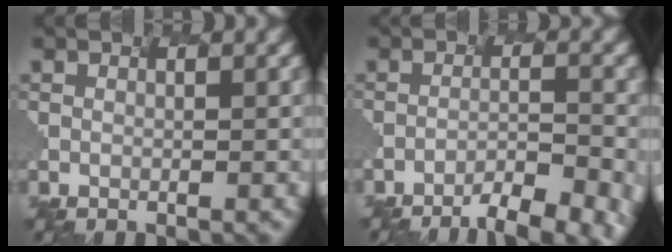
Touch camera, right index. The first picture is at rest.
{"total": 6.8, "force": [-6.2, 0.6, 2.9], "torque": [-0.066, -0.009, -0.053]}